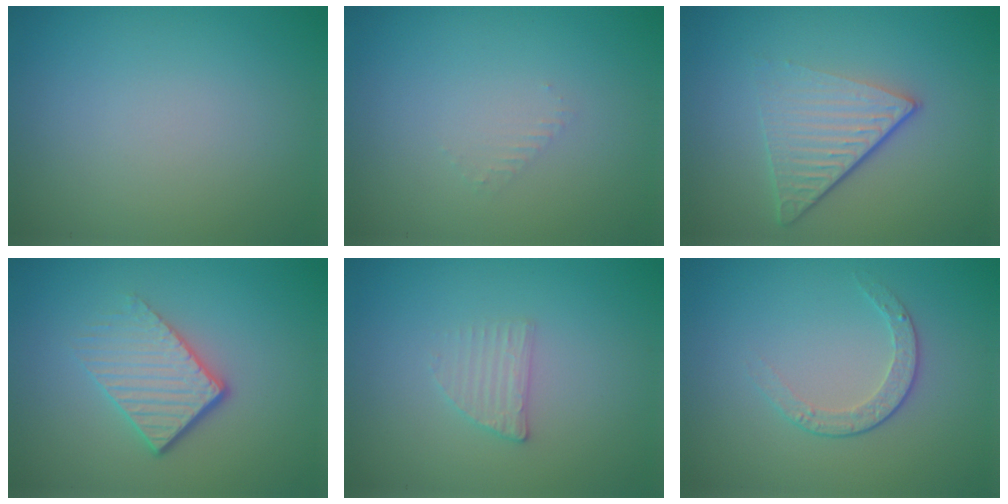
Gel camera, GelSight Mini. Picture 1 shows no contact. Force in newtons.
{"total": 0.8, "press": 0.8, "slide": 0.3}
{"total": 4.7, "press": 2.9, "slide": 3.7}
{"total": 4.4, "press": 2.8, "slide": 3.4}
{"total": 1.6, "press": 1.5, "slide": 0.3}
{"total": 2.1, "press": 1.4, "slide": 1.5}